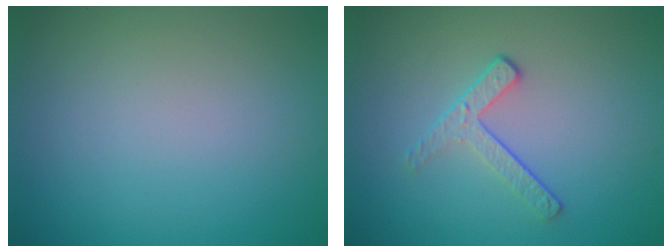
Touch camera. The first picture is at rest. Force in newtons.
{"total": 2.0, "press": 1.4, "slide": 1.5}